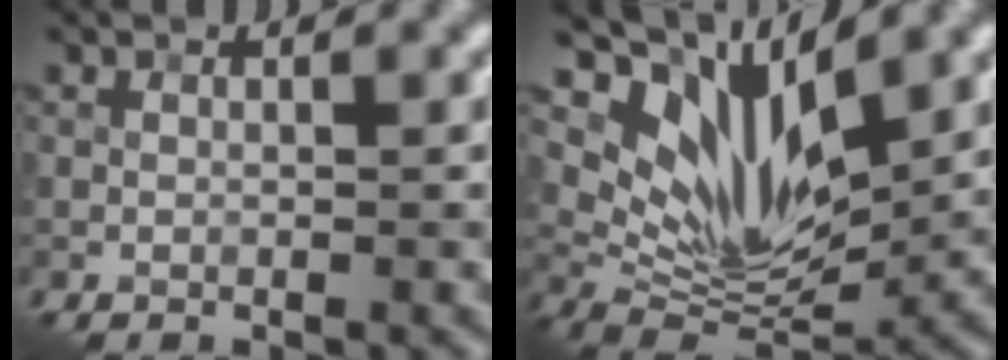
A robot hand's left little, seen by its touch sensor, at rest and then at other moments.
{"total": 9.2, "force": [4.8, 4.2, 6.6], "torque": [-0.125, -0.013, 0.099]}